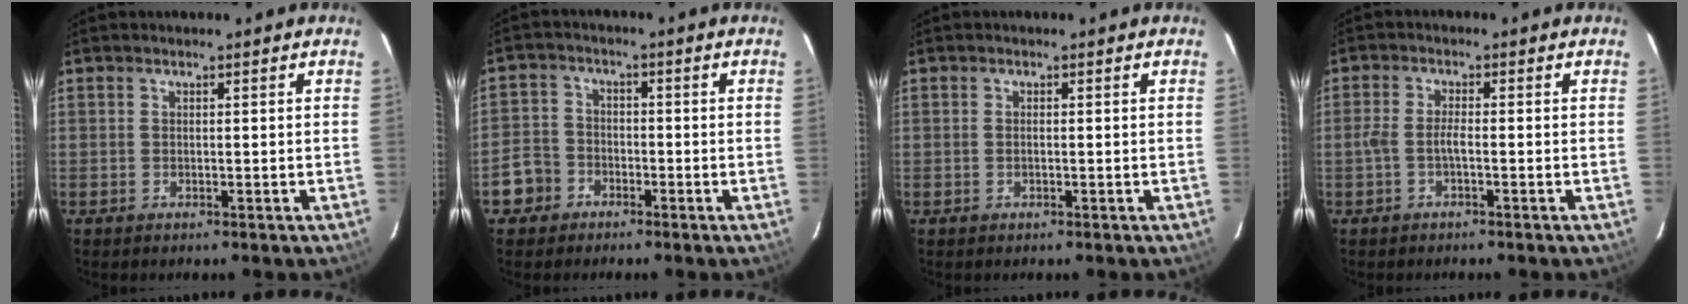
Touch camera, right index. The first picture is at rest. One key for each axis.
{"total": 5.8, "fx": -3.2, "fy": 4.8, "fz": 0.8, "tx": -0.023, "ty": 0.020, "tz": -0.063}
{"total": 0.5, "fx": 0.2, "fy": 0.2, "fz": 0.4, "tx": -0.009, "ty": 0.003, "tz": 0.002}
{"total": 2.3, "fx": -0.9, "fy": 0.3, "fz": 2.0, "tx": -0.049, "ty": 0.006, "tz": -0.022}